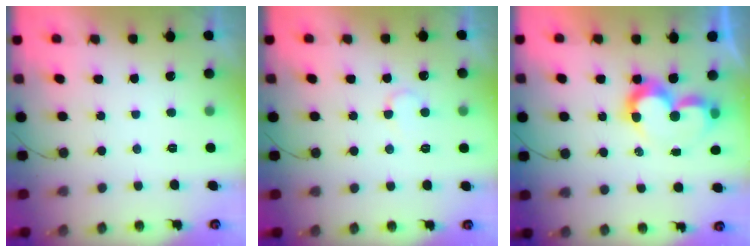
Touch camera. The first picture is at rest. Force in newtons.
{"total": 4.2, "press": 4.2, "slide": 0.4}
{"total": 8.9, "press": 8.9, "slide": 0.7}